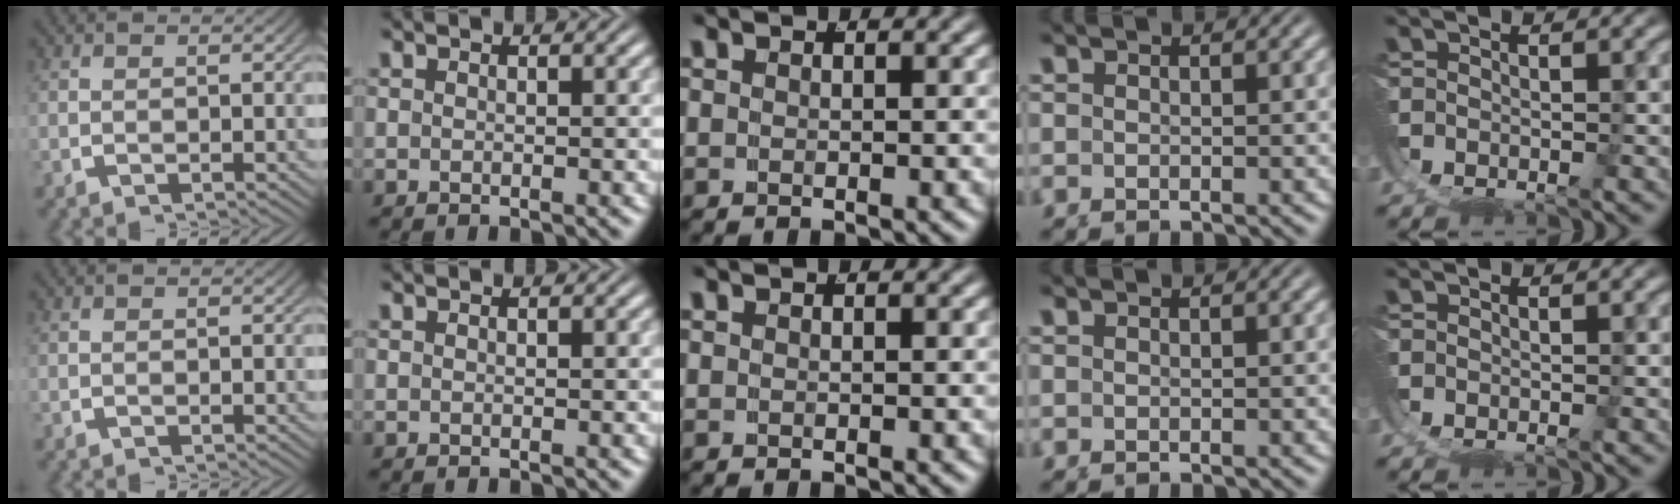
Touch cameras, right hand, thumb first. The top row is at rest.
{}